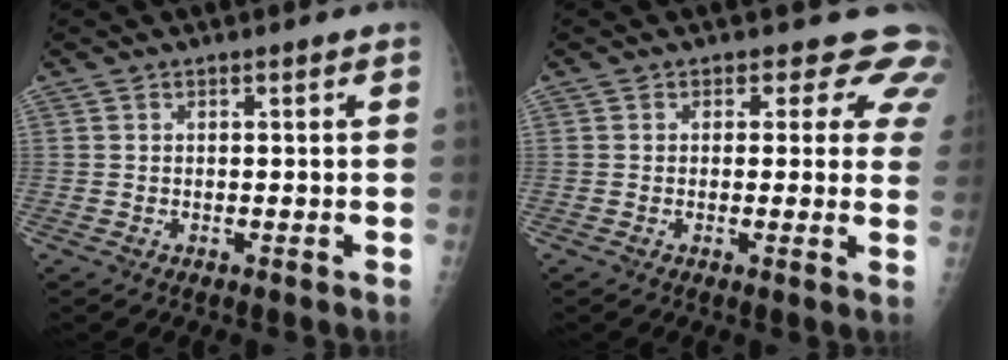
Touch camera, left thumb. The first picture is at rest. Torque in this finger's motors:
{"motor_torque": [0.11, 0.30, -0.14, -0.02, 0.03]}